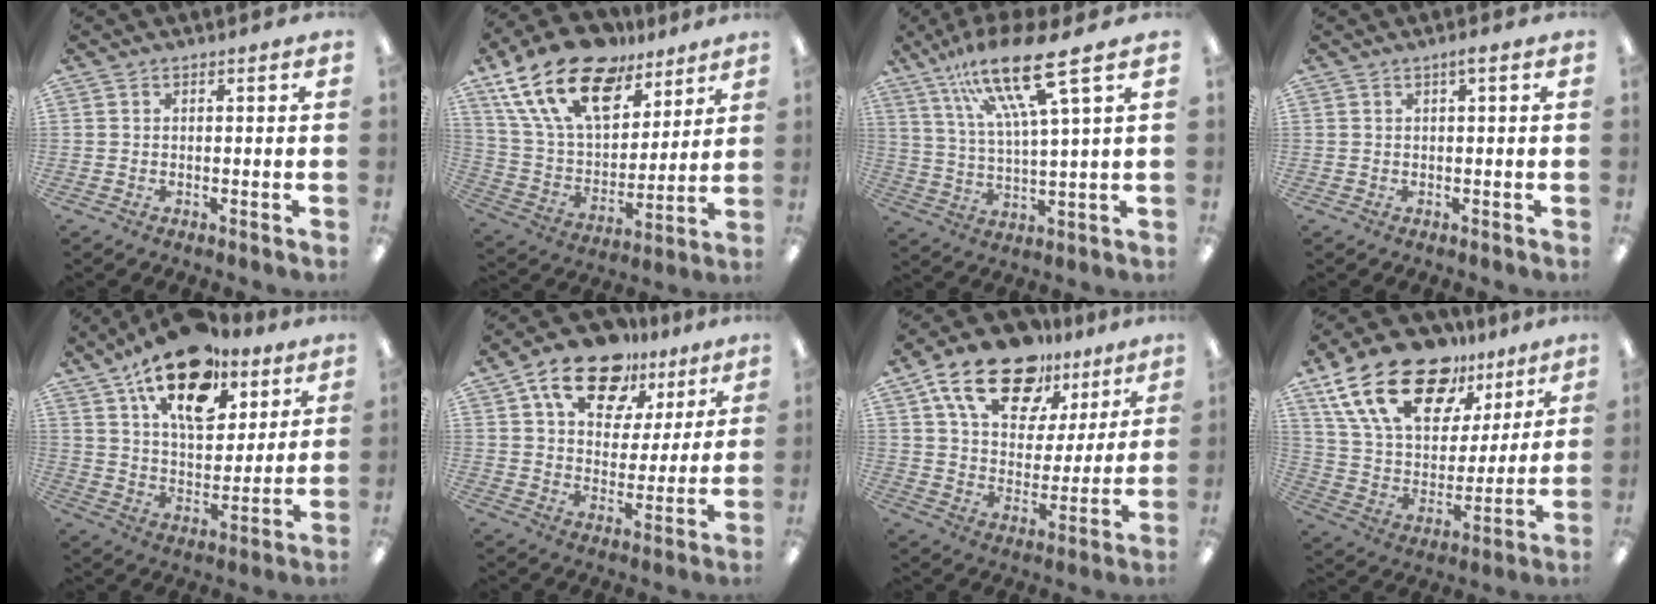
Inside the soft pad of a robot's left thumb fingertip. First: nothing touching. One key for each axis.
{"total": 21.8, "fx": 13.6, "fy": 12.1, "fz": 12.0, "tx": -0.228, "ty": -0.071, "tz": 0.245}
{"total": 17.6, "fx": 11.1, "fy": 3.2, "fz": 13.3, "tx": -0.249, "ty": -0.049, "tz": 0.177}
{"total": 1.4, "fx": 0.5, "fy": 0.1, "fz": 1.3, "tx": -0.026, "ty": 0.002, "tz": 0.008}
{"total": 19.0, "fx": 11.8, "fy": 9.8, "fz": 11.1, "tx": -0.171, "ty": -0.061, "tz": 0.204}
{"total": 16.8, "fx": 11.2, "fy": 9.5, "fz": 8.1, "tx": -0.136, "ty": -0.057, "tz": 0.198}
{"total": 19.5, "fx": 13.0, "fy": 10.4, "fz": 10.1, "tx": -0.176, "ty": -0.066, "tz": 0.231}
{"total": 23.5, "fx": 15.0, "fy": 12.5, "fz": 13.1, "tx": -0.249, "ty": -0.083, "tz": 0.268}